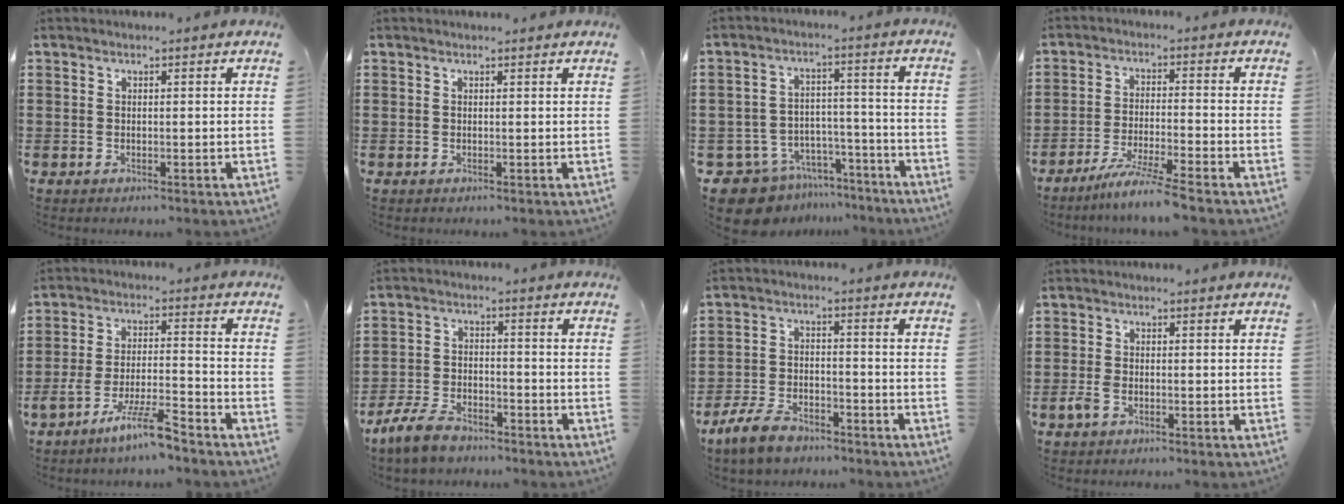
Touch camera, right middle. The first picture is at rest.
{"total": 0.0}
{"total": 9.5, "force": [-8.6, 3.5, 2.2], "torque": [-0.056, 0.027, -0.167]}
{"total": 5.7, "force": [-4.9, -0.8, 2.9], "torque": [-0.056, -0.020, -0.092]}
{"total": 8.1, "force": [-6.2, 0.5, 5.1], "torque": [-0.114, -0.011, -0.122]}
{"total": 6.1, "force": [-5.1, 2.0, 2.6], "torque": [-0.068, 0.002, -0.103]}
{"total": 6.3, "force": [-5.1, 2.3, 2.9], "torque": [-0.073, 0.003, -0.102]}
{"total": 2.2, "force": [-0.9, 1.1, 1.7], "torque": [-0.048, -0.004, -0.021]}